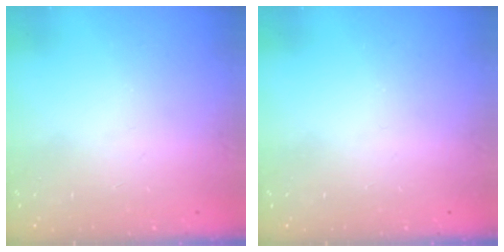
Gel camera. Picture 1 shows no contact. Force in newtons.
{"total": 0.0}